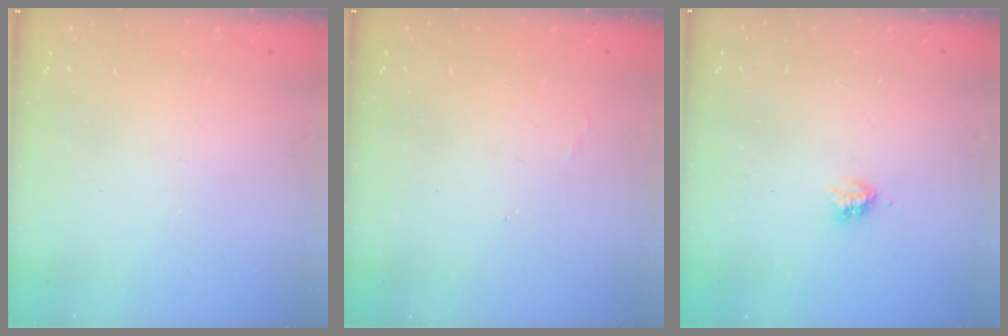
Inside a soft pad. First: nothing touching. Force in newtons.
{"total": 3.7, "press": 3.7, "slide": 0.4}
{"total": 2.9, "press": 2.9, "slide": 0.5}